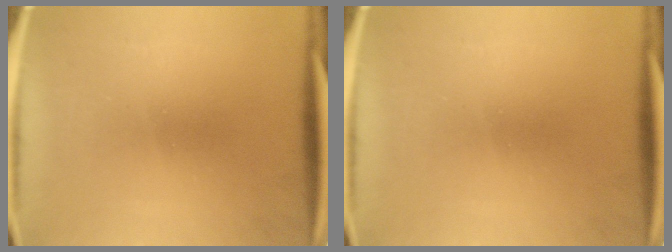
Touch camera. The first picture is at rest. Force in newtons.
{"total": 0.0}